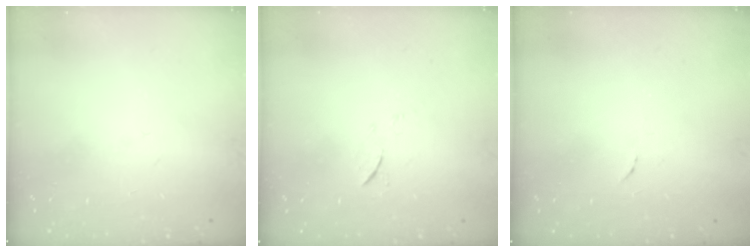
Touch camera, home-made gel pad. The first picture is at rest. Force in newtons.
{"total": 5.2, "press": 5.1, "slide": 0.7}
{"total": 4.2, "press": 4.2, "slide": 0.3}